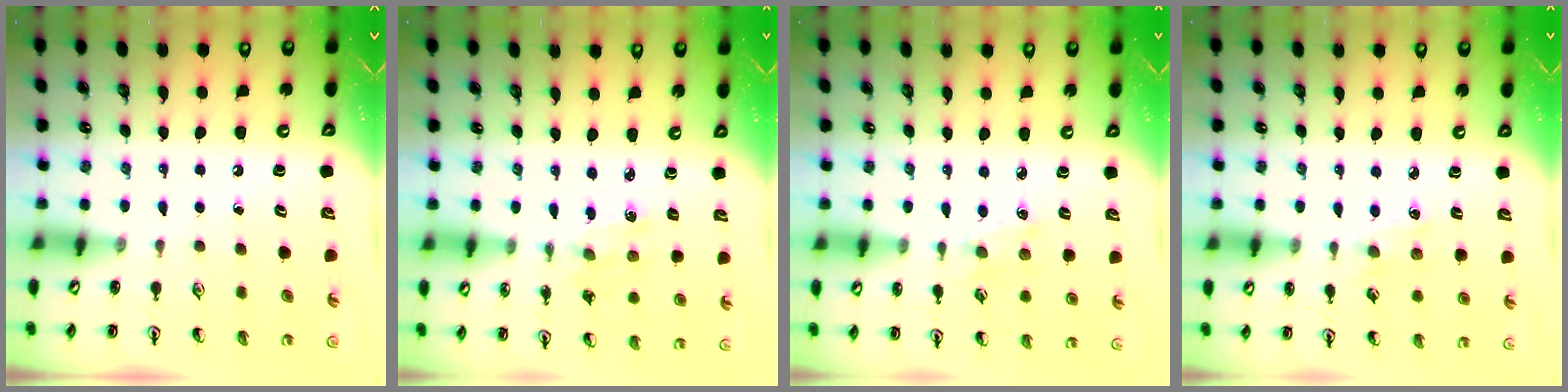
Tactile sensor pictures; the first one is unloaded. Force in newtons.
{"total": 2.1, "press": 2.1, "slide": 0.4}
{"total": 3.0, "press": 3.0, "slide": 0.4}
{"total": 3.1, "press": 3.1, "slide": 0.5}